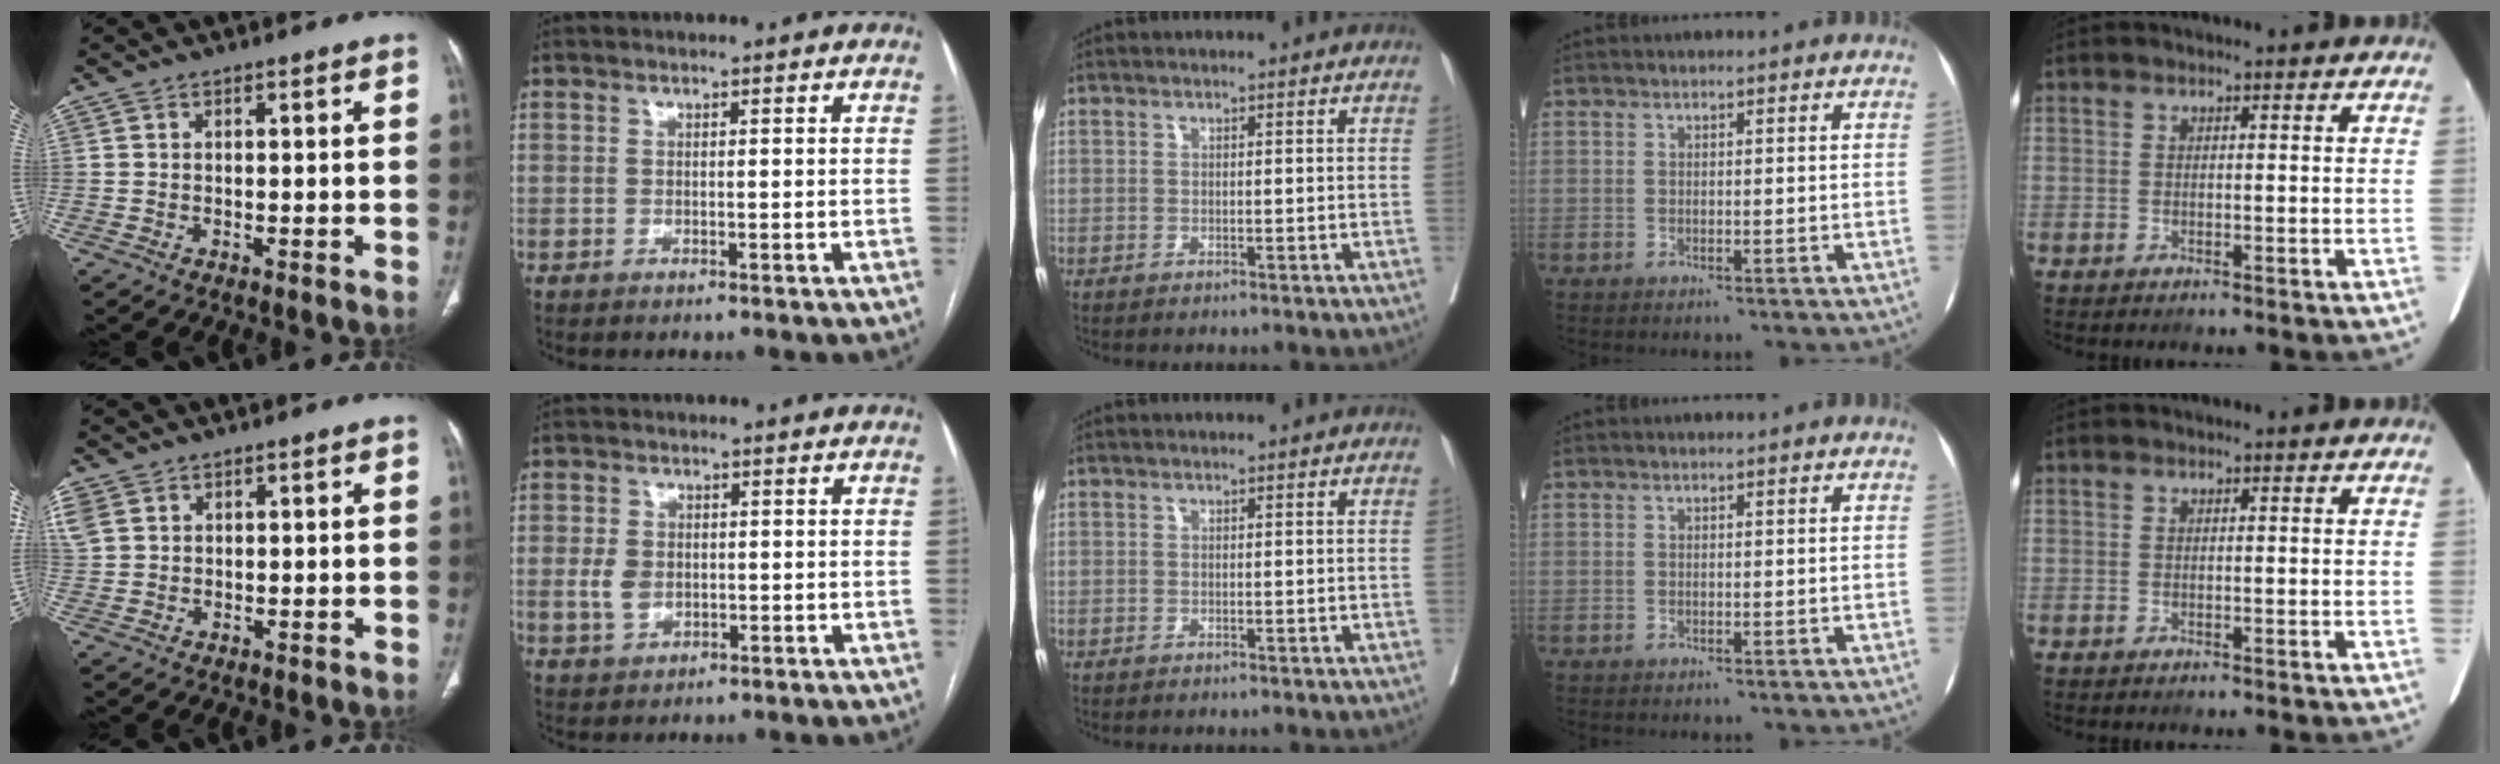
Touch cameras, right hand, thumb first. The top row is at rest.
{"thumb": {"total": 5.9, "force": [2.4, 4.7, 2.6], "torque": [-0.082, 0.015, 0.060]}, "index": {"total": 4.2, "force": [-0.1, 3.1, 2.8], "torque": [-0.058, 0.006, 0.006]}}